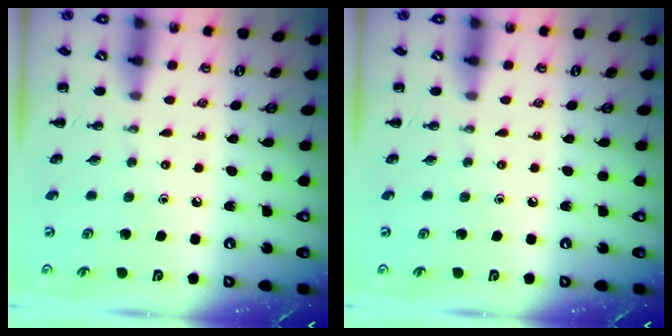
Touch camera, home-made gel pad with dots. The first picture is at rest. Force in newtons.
{"total": 0.0}